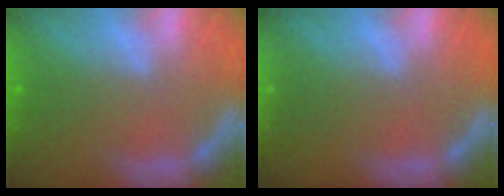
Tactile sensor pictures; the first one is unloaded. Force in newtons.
{"total": 2.4}